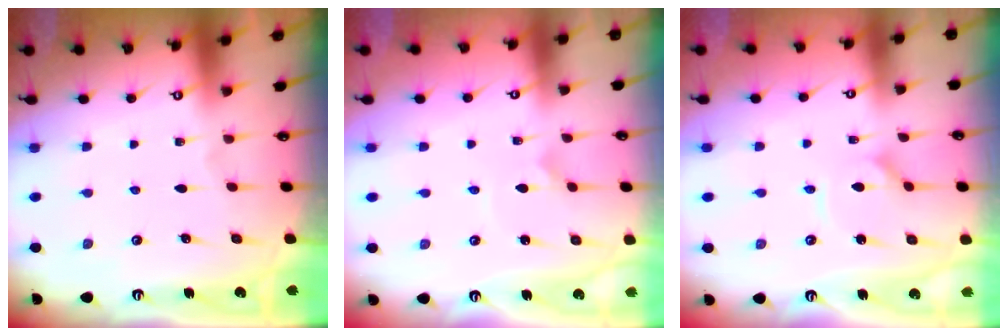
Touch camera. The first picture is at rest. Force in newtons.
{"total": 1.0, "press": 1.0, "slide": 0.0}
{"total": 2.5, "press": 2.5, "slide": 0.3}